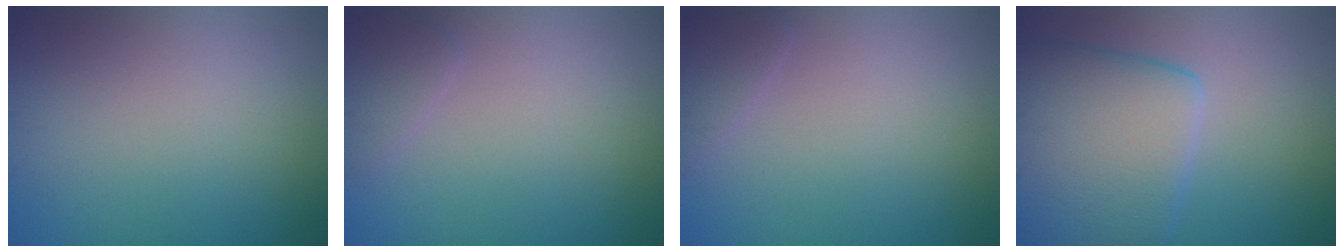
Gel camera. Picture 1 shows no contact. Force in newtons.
{"total": 1.3, "press": 1.3, "slide": 0.2}
{"total": 1.4, "press": 1.4, "slide": 0.1}
{"total": 10.3, "press": 10.2, "slide": 0.5}